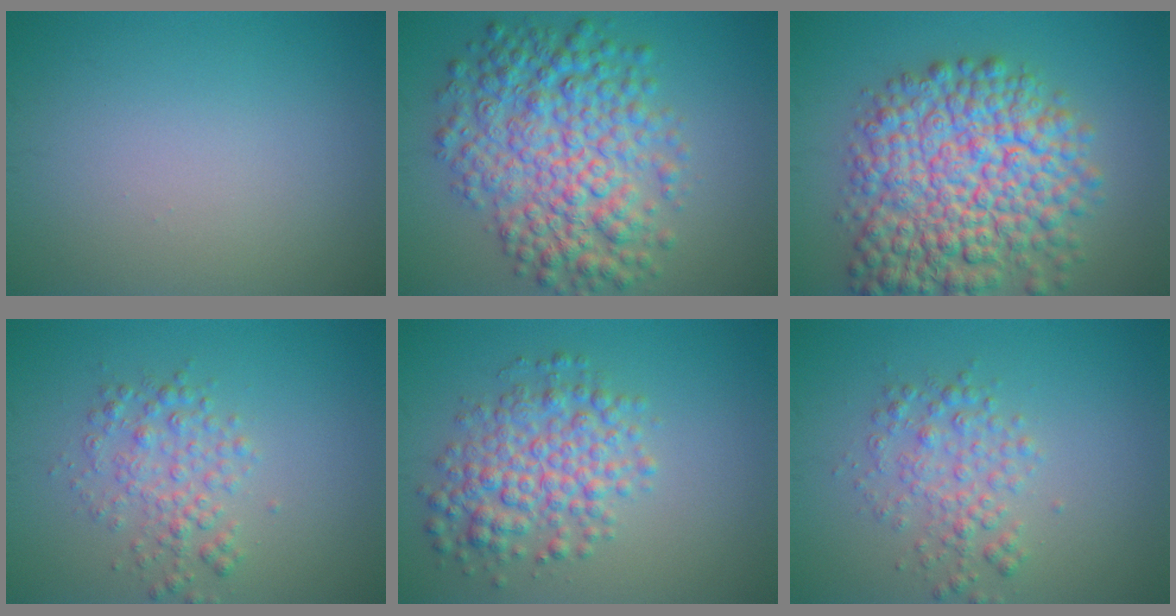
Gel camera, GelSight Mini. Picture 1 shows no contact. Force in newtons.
{"total": 8.5, "press": 8.5, "slide": 0.0}
{"total": 11.4, "press": 11.4, "slide": 0.4}
{"total": 2.9, "press": 2.9, "slide": 0.0}
{"total": 5.1, "press": 5.1, "slide": 0.1}
{"total": 2.9, "press": 2.9, "slide": 0.0}